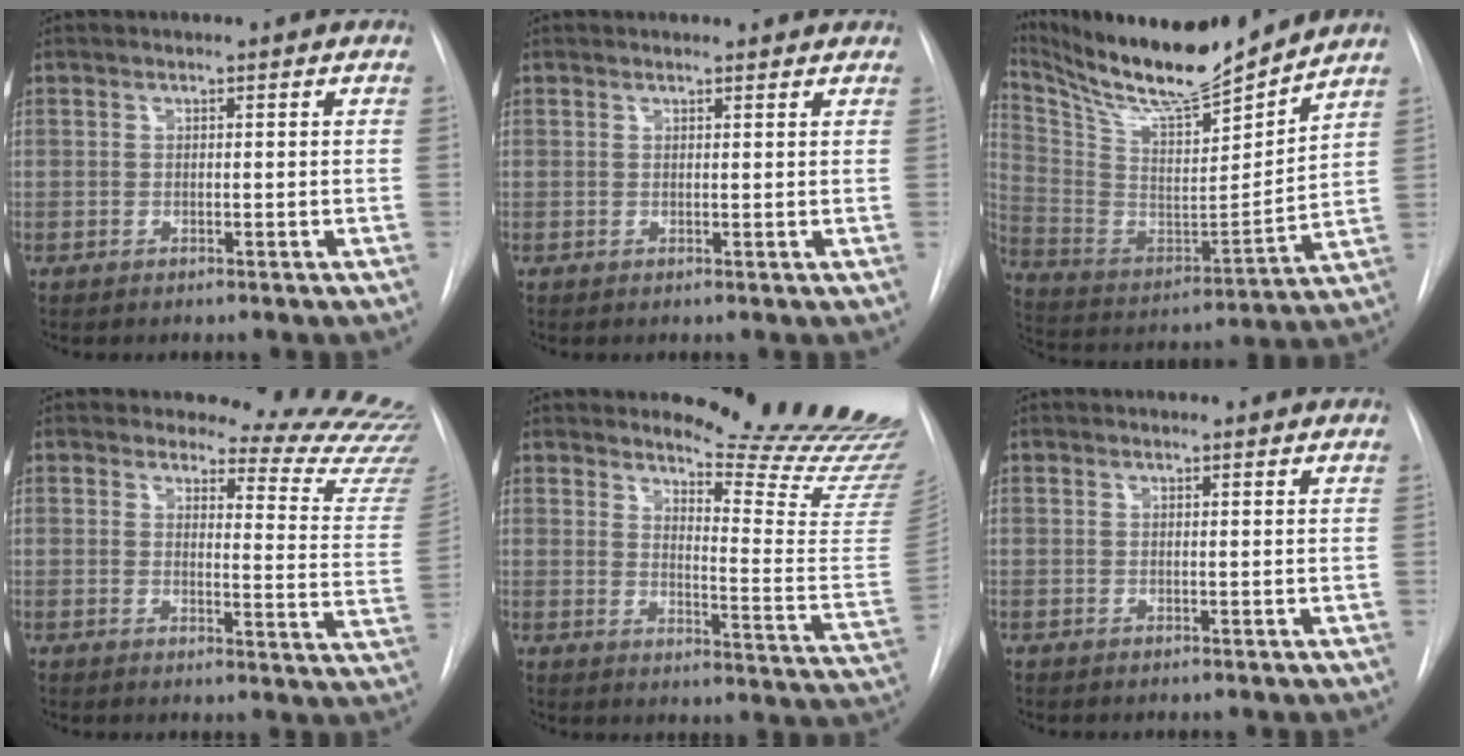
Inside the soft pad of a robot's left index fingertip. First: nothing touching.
{"total": 2.6, "force": [2.5, 0.7, 0.3], "torque": [-0.006, 0.004, 0.019]}
{"total": 19.2, "force": [17.3, 1.7, 8.1], "torque": [-0.172, -0.025, 0.301]}
{"total": 14.7, "force": [14.6, 0.8, 1.5], "torque": [0.010, -0.159, 0.130]}
{"total": 17.2, "force": [16.2, 0.0, 5.7], "torque": [-0.076, -0.158, 0.185]}
{"total": 1.8, "force": [1.7, 0.4, 0.1], "torque": [-0.010, 0.004, 0.013]}